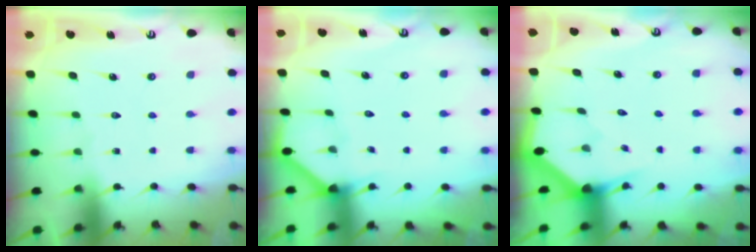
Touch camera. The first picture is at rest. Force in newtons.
{"total": 2.2, "press": 2.2, "slide": 0.2}
{"total": 2.3, "press": 2.3, "slide": 0.1}